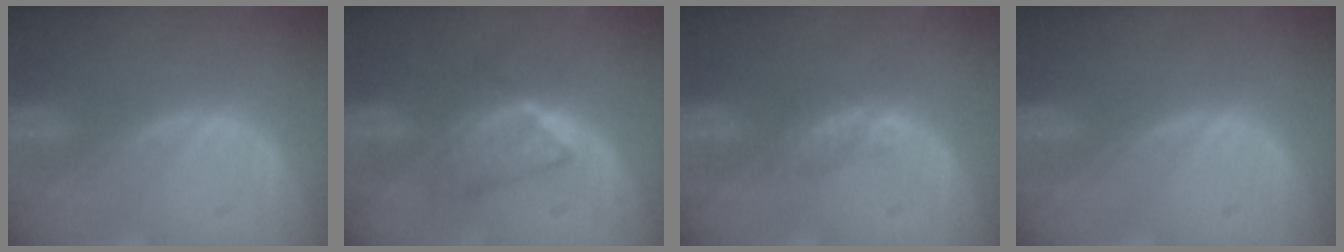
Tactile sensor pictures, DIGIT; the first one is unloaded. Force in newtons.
{"total": 5.9, "press": 5.1, "slide": 3.0}
{"total": 1.8, "press": 1.6, "slide": 0.8}
{"total": 0.0}